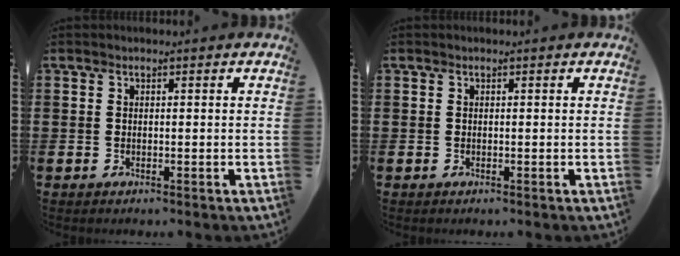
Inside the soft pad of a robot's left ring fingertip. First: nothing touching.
{"total": 0.0}